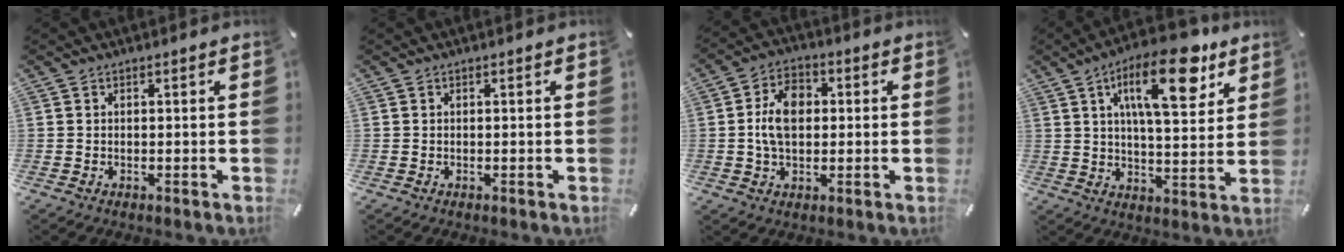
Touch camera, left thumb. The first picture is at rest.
{"total": 0.0}
{"total": 9.0, "force": [0.5, 6.3, 6.5], "torque": [-0.125, 0.007, 0.005]}
{"total": 19.2, "force": [9.3, 7.9, 14.8], "torque": [-0.224, -0.025, 0.144]}